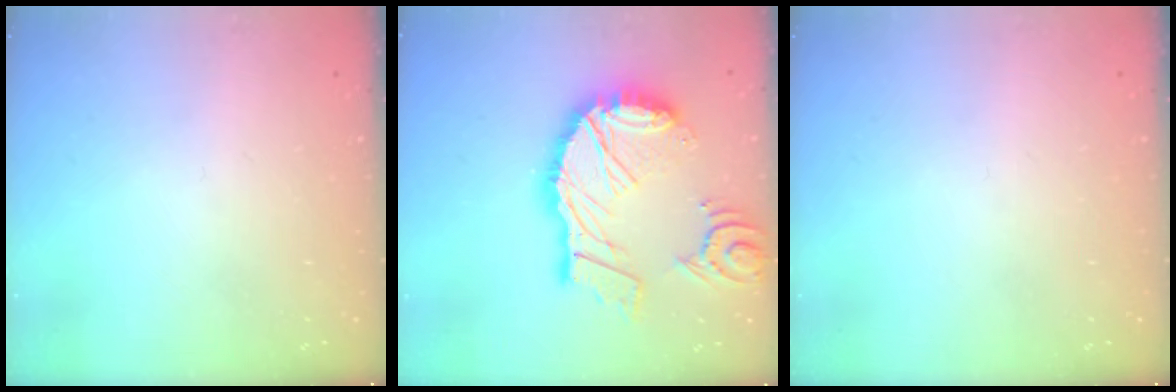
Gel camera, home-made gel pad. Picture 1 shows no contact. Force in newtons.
{"total": 26.5, "press": 26.3, "slide": 3.2}
{"total": 0.0}